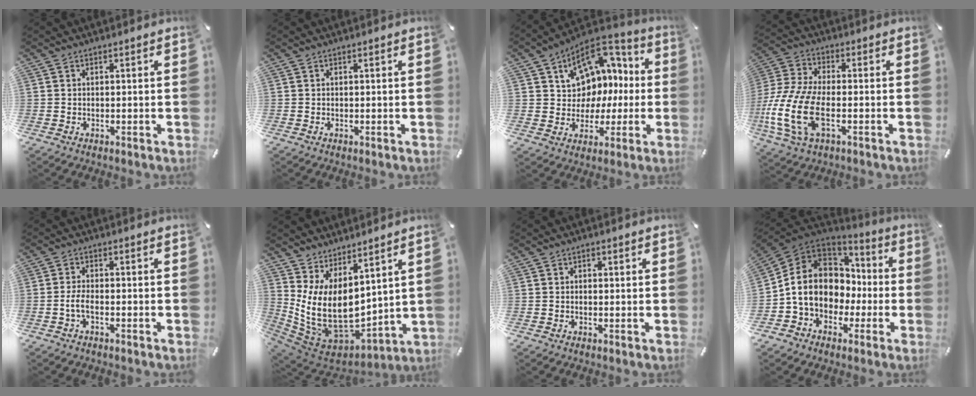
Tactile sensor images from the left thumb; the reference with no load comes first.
{"total": 0.0}
{"total": 12.4, "force": [4.4, 10.6, 4.5], "torque": [-0.066, -0.042, 0.086]}
{"total": 14.6, "force": [-4.5, 7.1, 11.9], "torque": [-0.273, -0.011, -0.083]}
{"total": 3.1, "force": [-1.3, 1.1, 2.6], "torque": [-0.059, 0.002, -0.027]}
{"total": 14.5, "force": [3.2, 9.5, 10.5], "torque": [-0.215, -0.062, 0.075]}
{"total": 0.7, "force": [0.2, 0.6, 0.4], "torque": [-0.008, 0.002, 0.002]}
{"total": 12.5, "force": [-0.9, 11.2, 5.6], "torque": [-0.135, 0.005, -0.011]}